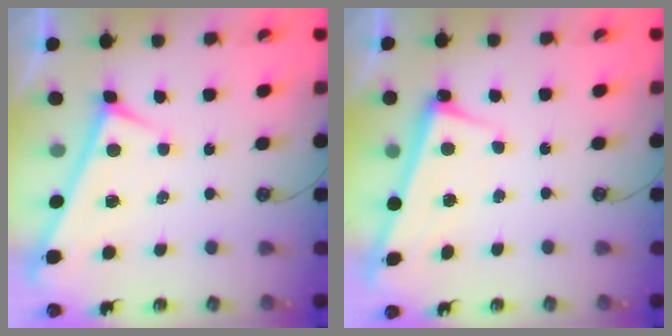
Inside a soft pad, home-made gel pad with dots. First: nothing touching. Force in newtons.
{"total": 2.5, "press": 2.5, "slide": 0.3}